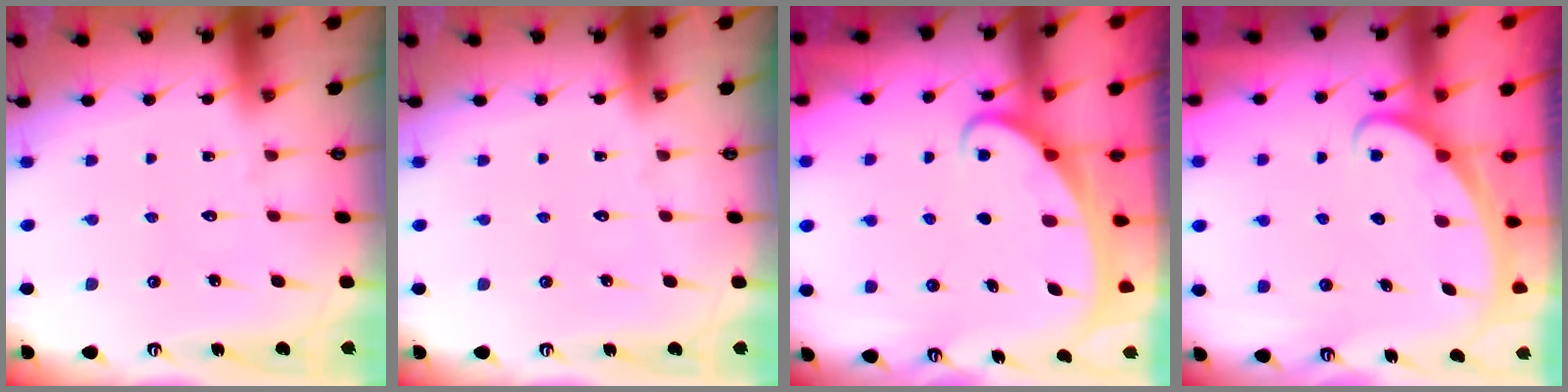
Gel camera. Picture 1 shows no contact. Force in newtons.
{"total": 0.0}
{"total": 1.9, "press": 1.9, "slide": 0.3}
{"total": 2.2, "press": 2.2, "slide": 0.1}